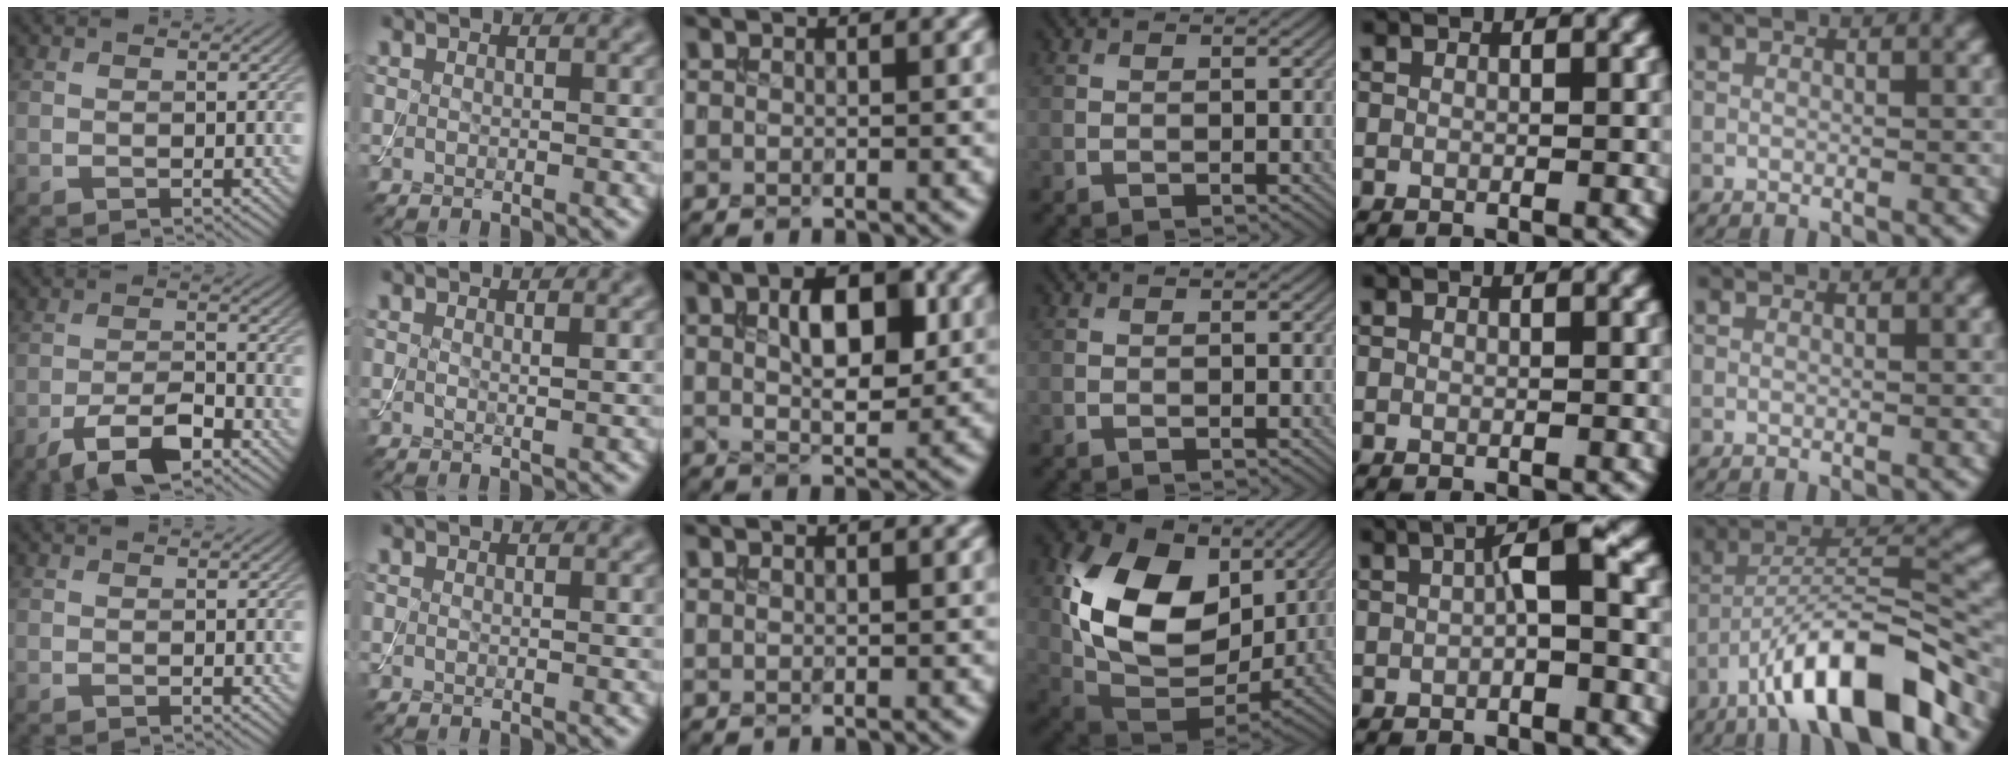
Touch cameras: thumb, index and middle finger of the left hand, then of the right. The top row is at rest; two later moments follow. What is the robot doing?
{"motion": "assemble", "object": "toy tower of hanoi"}